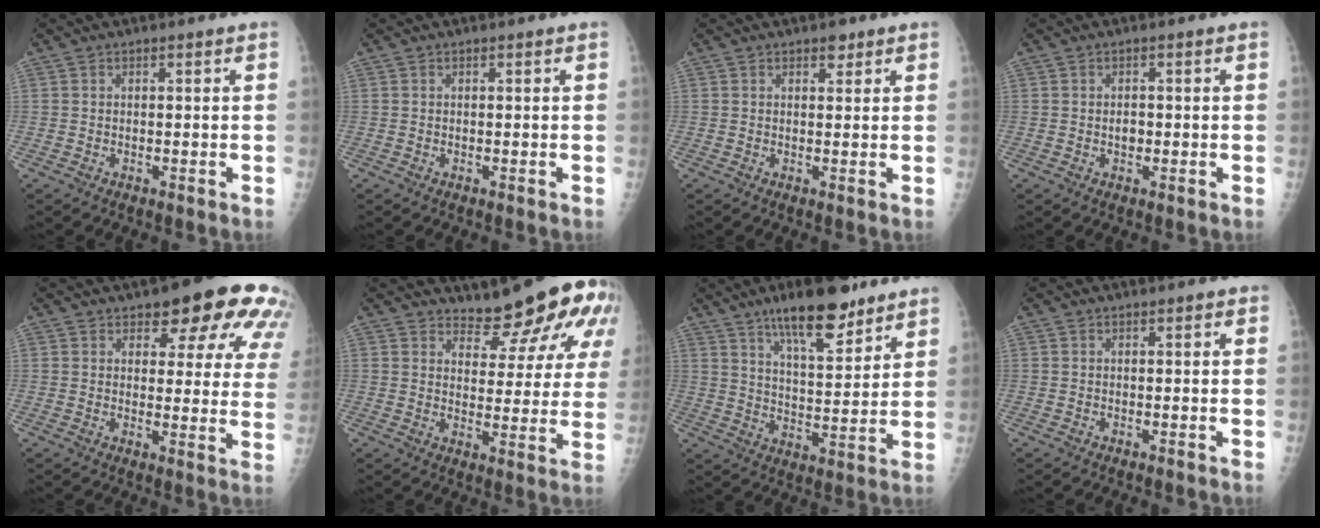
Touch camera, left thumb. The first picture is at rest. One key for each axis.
{"total": 0.0}
{"total": 1.8, "fx": 1.2, "fy": 1.0, "fz": 0.9, "tx": 0.001, "ty": -0.005, "tz": 0.014}
{"total": 1.5, "fx": -0.2, "fy": 1.1, "fz": 1.0, "tx": -0.009, "ty": 0.003, "tz": -0.003}
{"total": 15.7, "fx": 10.0, "fy": 6.4, "fz": 10.3, "tx": -0.080, "ty": -0.041, "tz": 0.107}
{"total": 11.5, "fx": 9.4, "fy": 3.7, "fz": 5.6, "tx": -0.046, "ty": -0.067, "tz": 0.117}
{"total": 14.8, "fx": 10.3, "fy": 4.5, "fz": 9.6, "tx": -0.125, "ty": -0.060, "tz": 0.170}
{"total": 0.7, "fx": 0.3, "fy": 0.3, "fz": 0.5, "tx": -0.005, "ty": 0.001, "tz": 0.002}